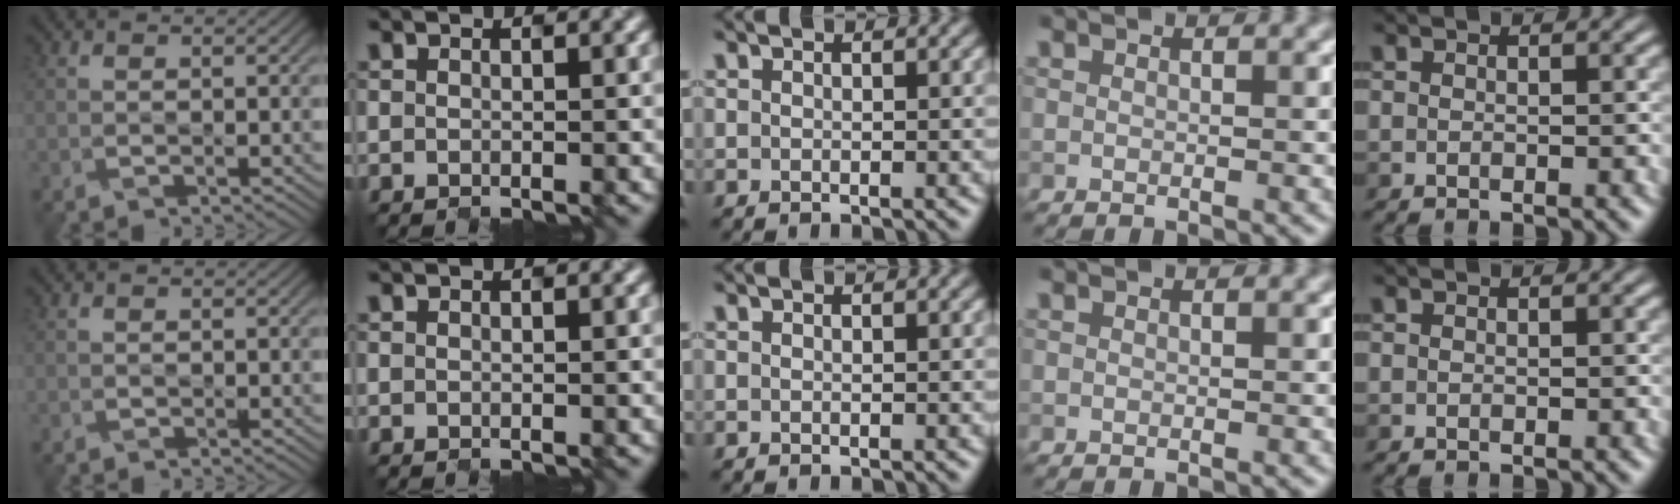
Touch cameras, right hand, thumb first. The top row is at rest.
{}